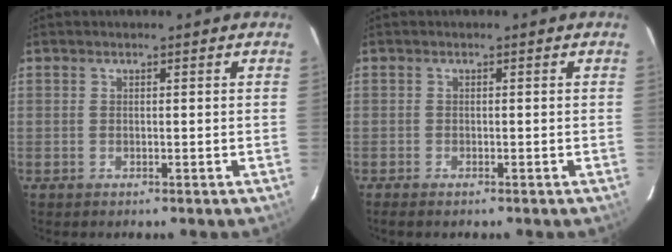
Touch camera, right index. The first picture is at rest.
{"total": 1.5, "force": [-1.3, 0.4, 0.8], "torque": [-0.018, -0.005, -0.023]}